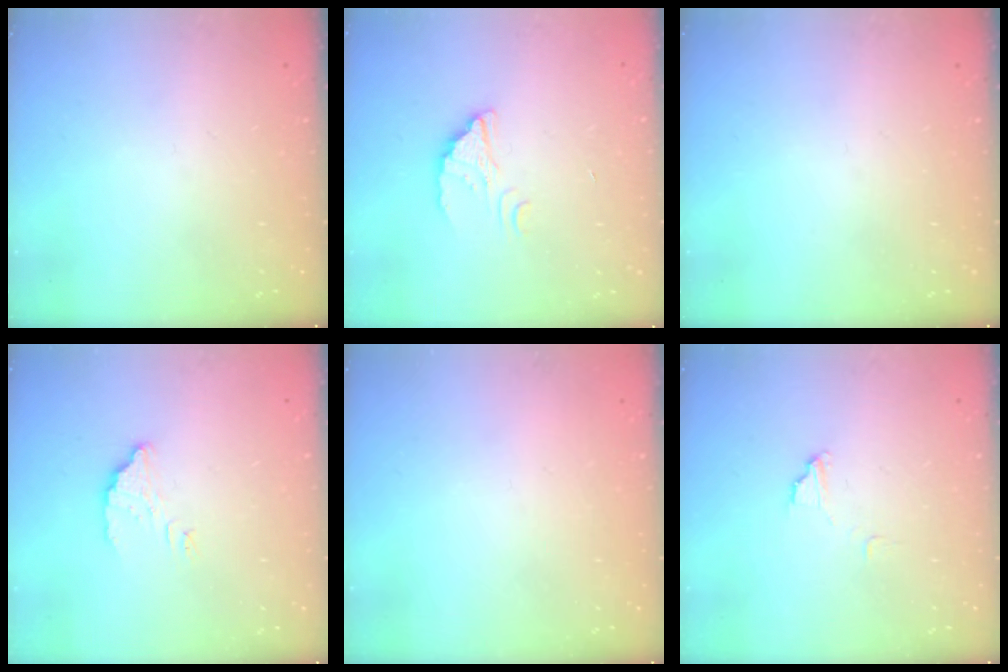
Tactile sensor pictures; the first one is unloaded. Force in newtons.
{"total": 2.4, "press": 2.4, "slide": 0.0}
{"total": 0.0}
{"total": 3.6, "press": 3.6, "slide": 0.2}
{"total": 2.2, "press": 2.2, "slide": 0.1}
{"total": 3.5, "press": 3.5, "slide": 0.3}